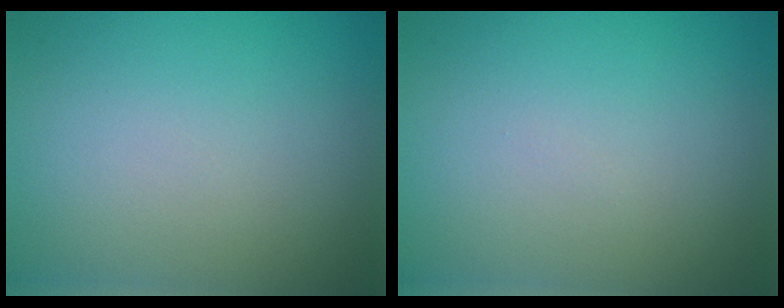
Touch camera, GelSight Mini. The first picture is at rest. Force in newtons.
{"total": 0.0}